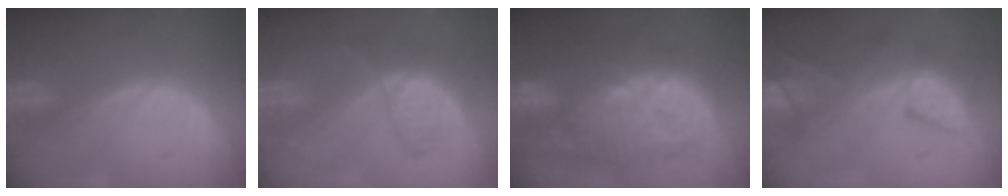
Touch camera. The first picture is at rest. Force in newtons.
{"total": 6.6, "press": 6.2, "slide": 2.3}
{"total": 13.1, "press": 13.1, "slide": 1.3}
{"total": 8.7, "press": 8.2, "slide": 2.8}